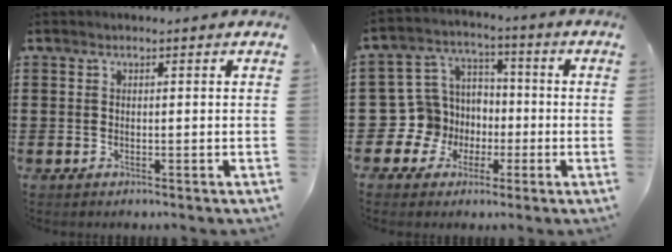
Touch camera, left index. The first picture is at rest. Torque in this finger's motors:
{"motor_torque": [0.09, 0.40, 0.09, -0.02]}